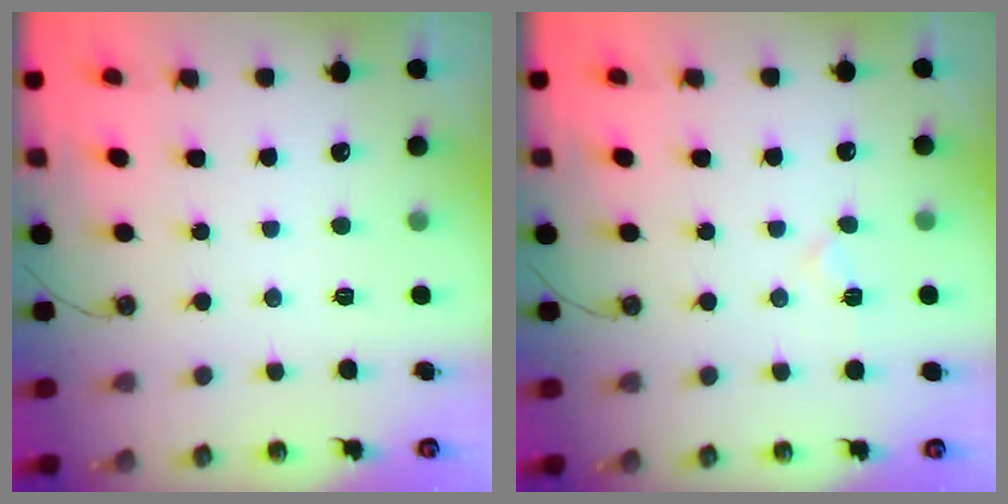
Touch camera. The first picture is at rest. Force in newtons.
{"total": 5.6, "press": 5.2, "slide": 2.1}